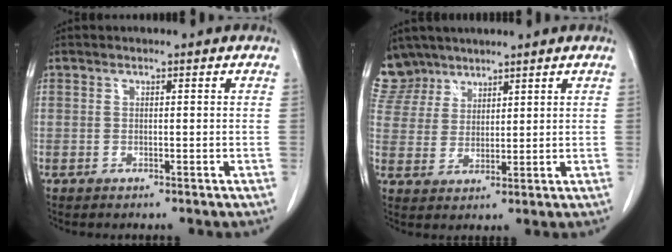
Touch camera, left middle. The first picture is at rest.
{"total": 9.1, "force": [7.6, 5.1, 0.5], "torque": [-0.019, 0.011, 0.159]}